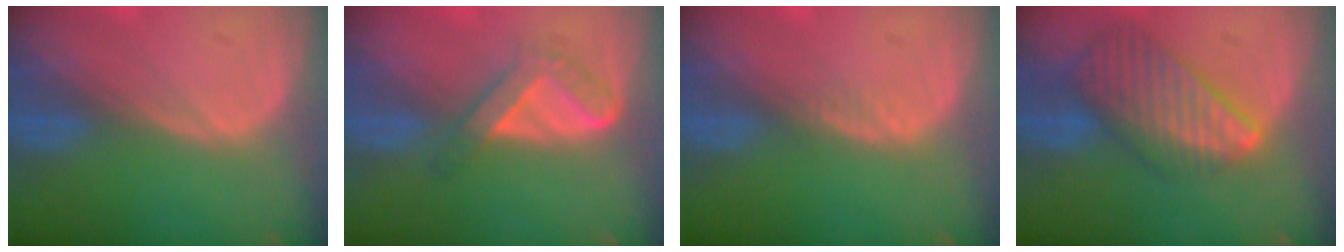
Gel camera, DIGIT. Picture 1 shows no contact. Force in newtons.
{"total": 4.4, "press": 4.2, "slide": 1.3}
{"total": 0.9, "press": 0.9, "slide": 0.2}
{"total": 9.4, "press": 8.2, "slide": 4.6}